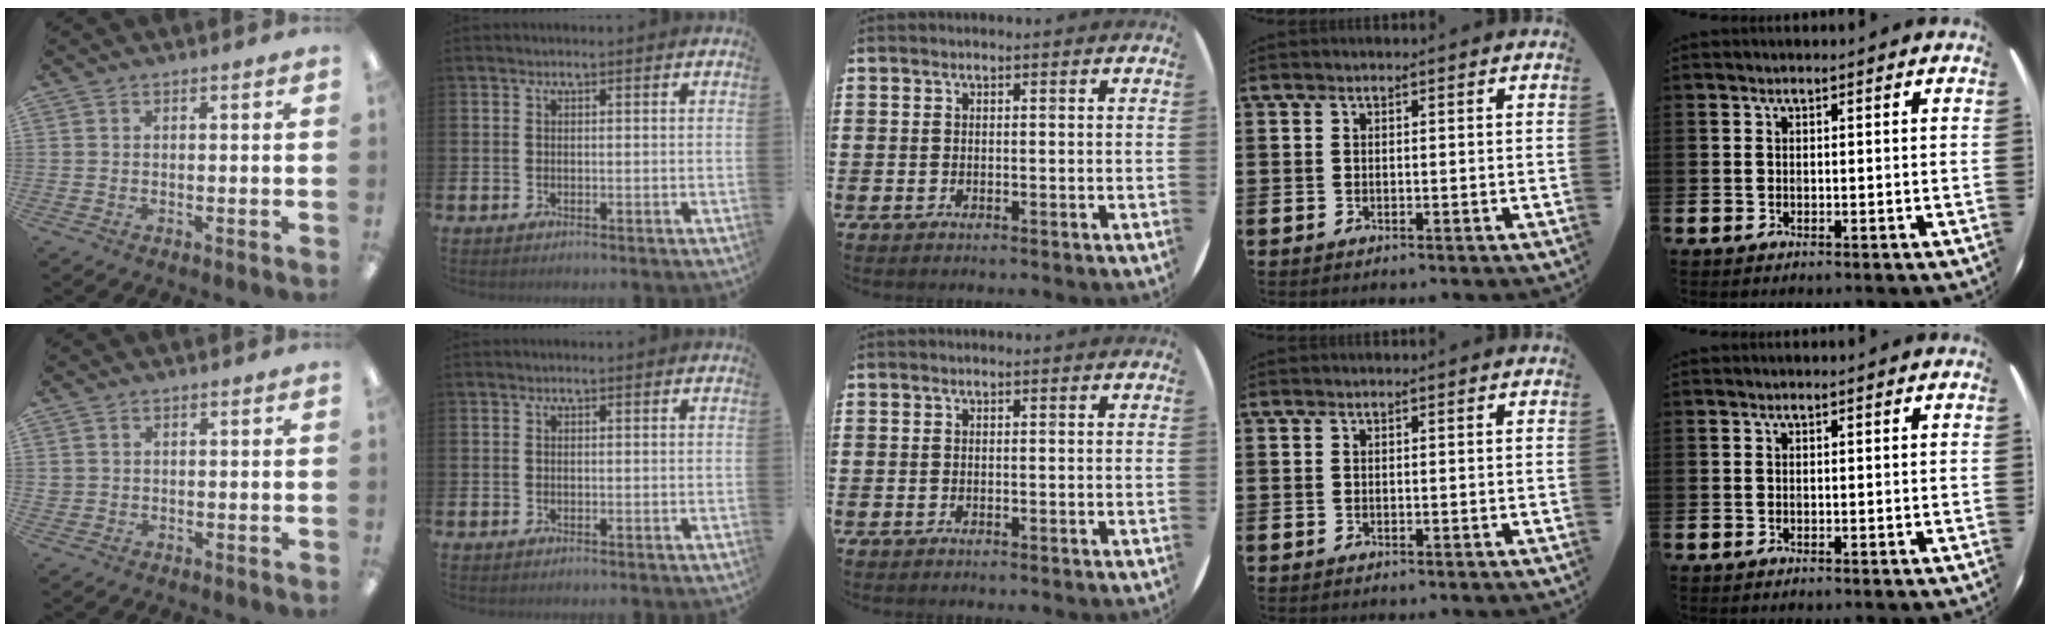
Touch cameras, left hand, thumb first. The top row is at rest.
{"thumb": {"total": 1.2, "force": [0.3, 1.2, 0.1], "torque": [-0.003, 0.004, 0.005]}}